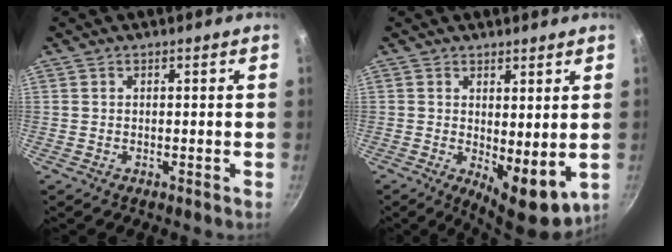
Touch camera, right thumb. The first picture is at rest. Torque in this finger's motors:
{"motor_torque": [-0.04, 0.48, -0.07, 0.09, 0.29]}